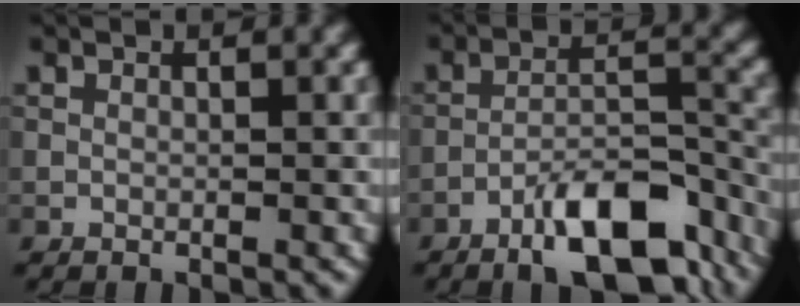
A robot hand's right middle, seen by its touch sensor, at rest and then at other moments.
{"total": 9.0, "force": [-6.0, 2.9, 6.1], "torque": [-0.090, 0.006, -0.102]}